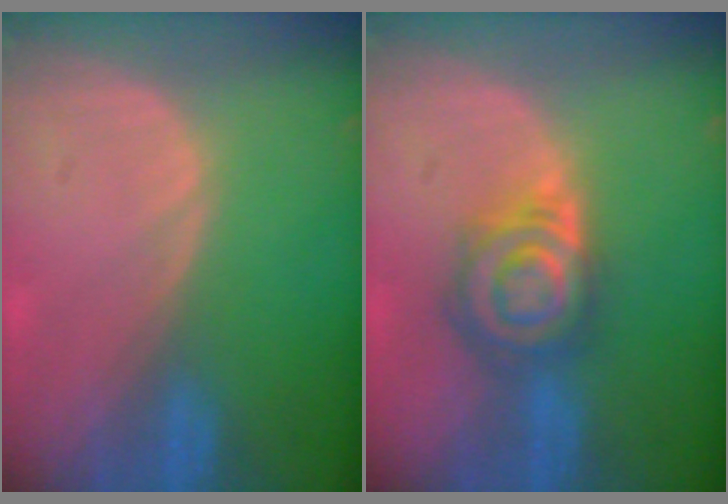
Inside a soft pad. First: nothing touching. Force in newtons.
{"total": 7.2, "press": 6.7, "slide": 2.8}